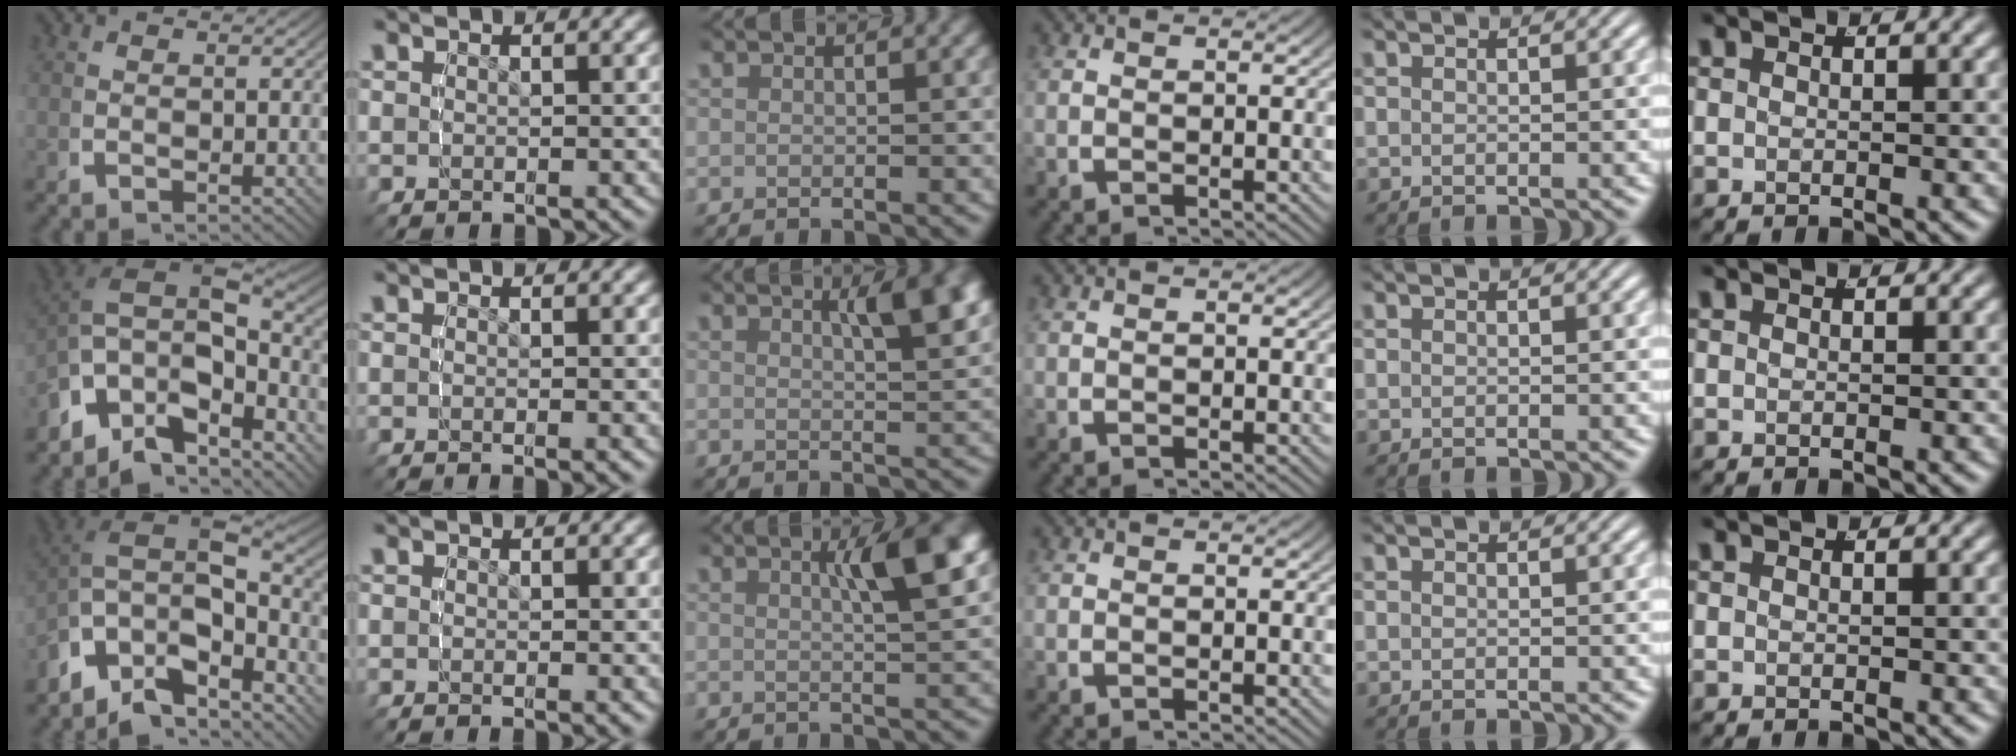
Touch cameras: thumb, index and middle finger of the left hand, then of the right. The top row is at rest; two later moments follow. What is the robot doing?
{"motion": "lift_and_place", "object": "air blower"}